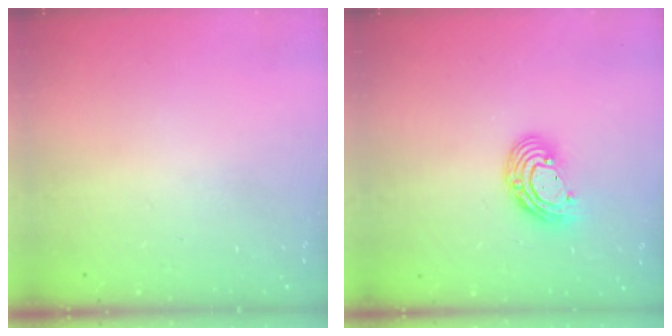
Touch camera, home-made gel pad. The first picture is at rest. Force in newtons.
{"total": 9.9, "press": 9.9, "slide": 0.8}